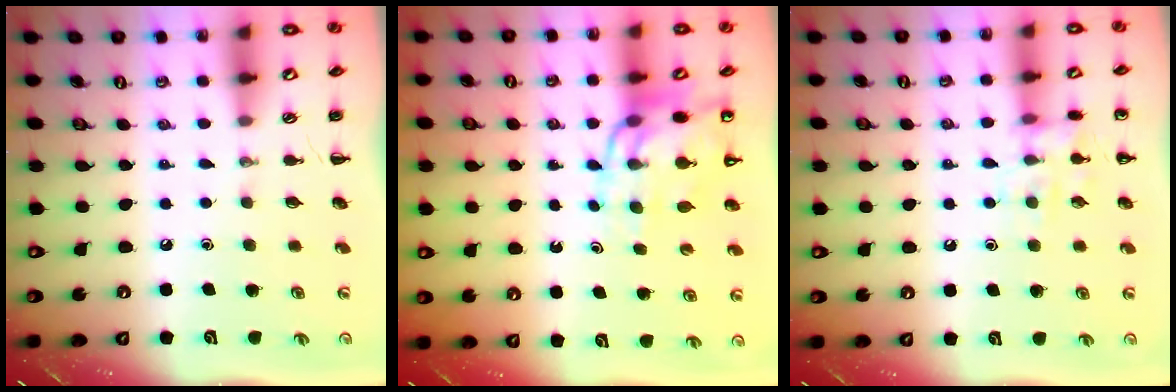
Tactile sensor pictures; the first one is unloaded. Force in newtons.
{"total": 12.6, "press": 12.1, "slide": 3.5}
{"total": 10.5, "press": 10.5, "slide": 0.7}